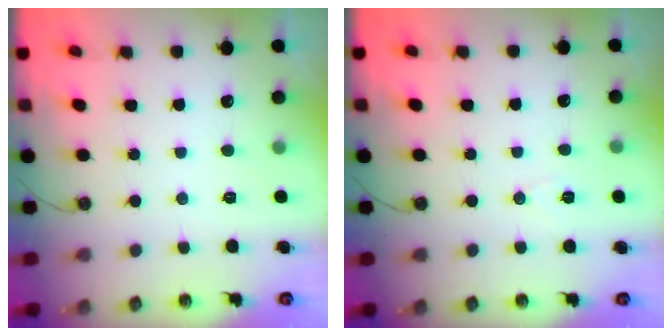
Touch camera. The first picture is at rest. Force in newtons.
{"total": 4.7, "press": 3.0, "slide": 3.6}